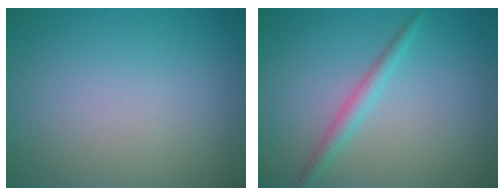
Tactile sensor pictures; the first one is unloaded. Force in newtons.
{"total": 1.9, "press": 1.9, "slide": 0.1}